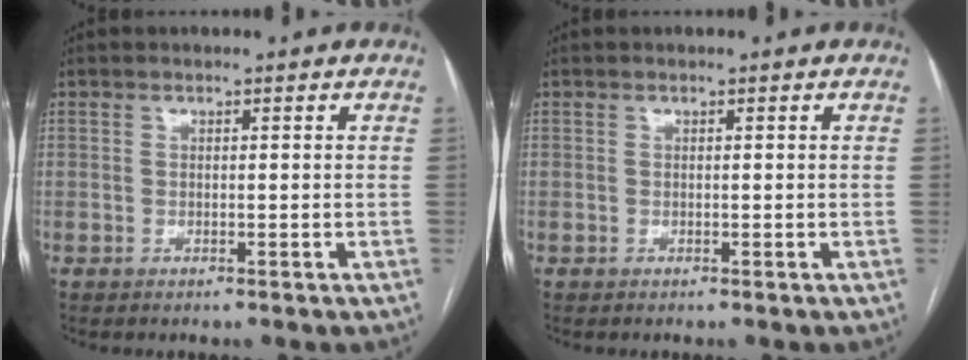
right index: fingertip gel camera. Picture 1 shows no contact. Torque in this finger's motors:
{"motor_torque": [0.00, 0.00, 0.00, 0.00]}